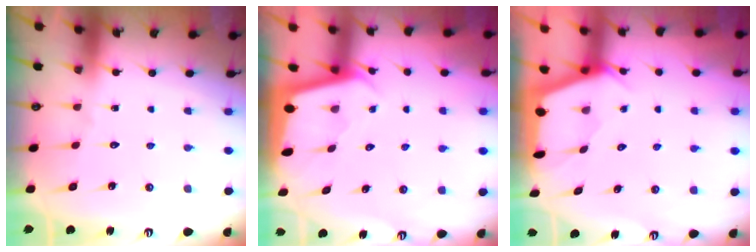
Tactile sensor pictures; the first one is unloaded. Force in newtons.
{"total": 1.9, "press": 1.9, "slide": 0.1}
{"total": 3.6, "press": 3.6, "slide": 0.2}